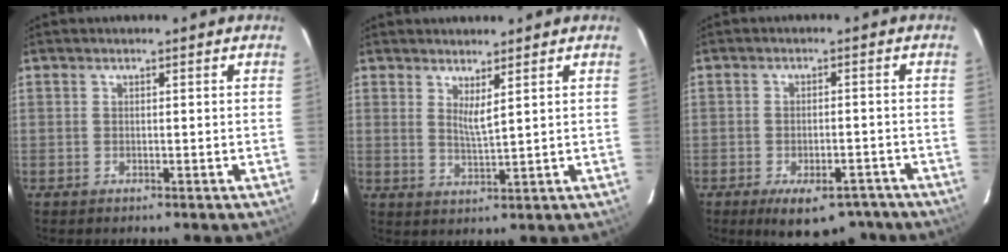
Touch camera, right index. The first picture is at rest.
{"total": 3.1, "force": [2.0, 0.0, 2.4], "torque": [-0.043, -0.009, 0.032]}
{"total": 10.7, "force": [-7.7, 4.6, 5.8], "torque": [-0.104, -0.005, -0.103]}